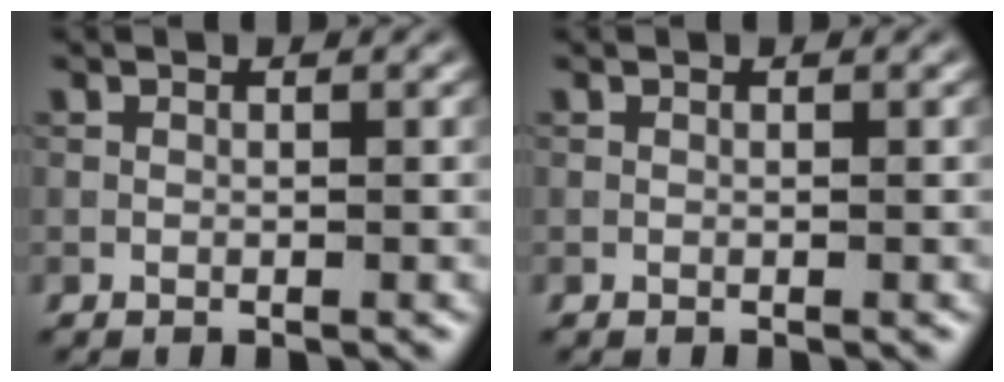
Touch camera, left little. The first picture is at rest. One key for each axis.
{"total": 0.0}